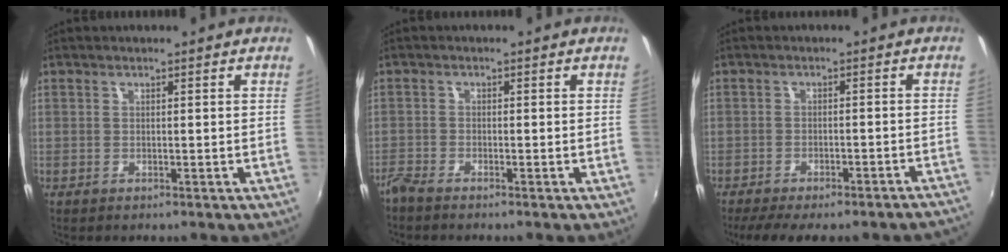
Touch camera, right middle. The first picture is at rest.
{"total": 2.4, "force": [-2.3, 0.0, 0.8], "torque": [-0.028, -0.010, -0.049]}
{"total": 12.4, "force": [-10.7, 0.2, 6.3], "torque": [-0.104, -0.038, -0.144]}